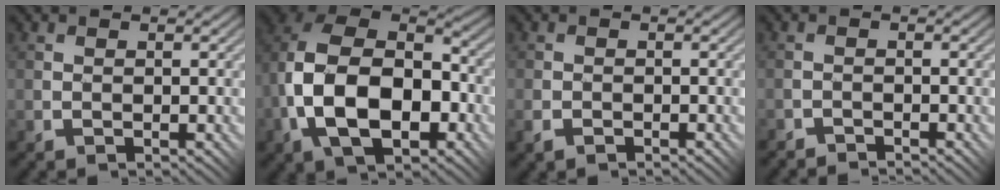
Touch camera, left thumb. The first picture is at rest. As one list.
[{"total": 16.0, "force": [-3.5, 10.5, 11.5], "torque": [-0.233, -0.029, -0.048]}, {"total": 1.4, "force": [-1.1, 0.8, 0.5], "torque": [-0.014, -0.002, -0.025]}, {"total": 1.5, "force": [-1.4, -0.4, -0.5], "torque": [0.014, 0.011, -0.031]}]